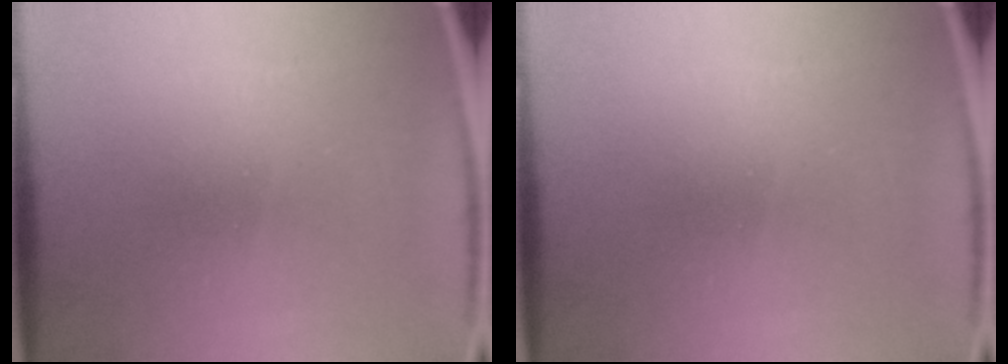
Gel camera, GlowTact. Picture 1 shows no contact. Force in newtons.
{"total": 0.0}